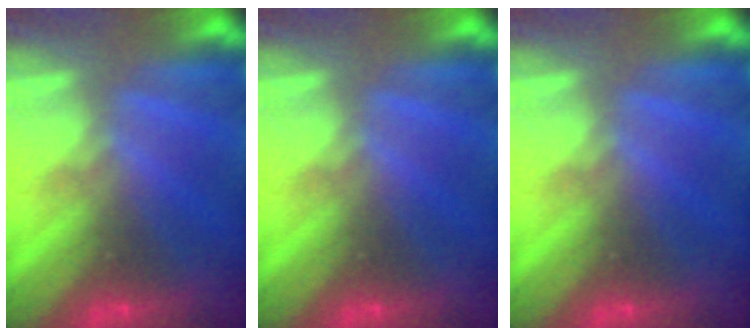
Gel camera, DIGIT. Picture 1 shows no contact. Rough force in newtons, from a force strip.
{"total": 0.0}
{"total": 0.0}